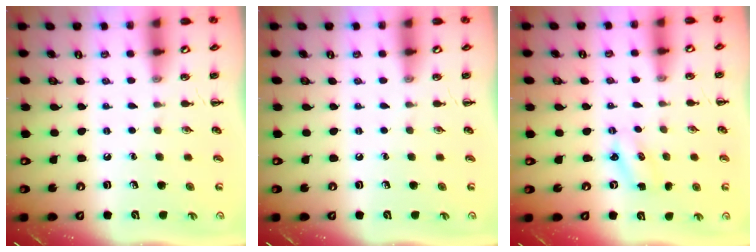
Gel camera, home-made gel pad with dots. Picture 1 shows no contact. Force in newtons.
{"total": 0.0}
{"total": 2.3, "press": 2.2, "slide": 0.7}